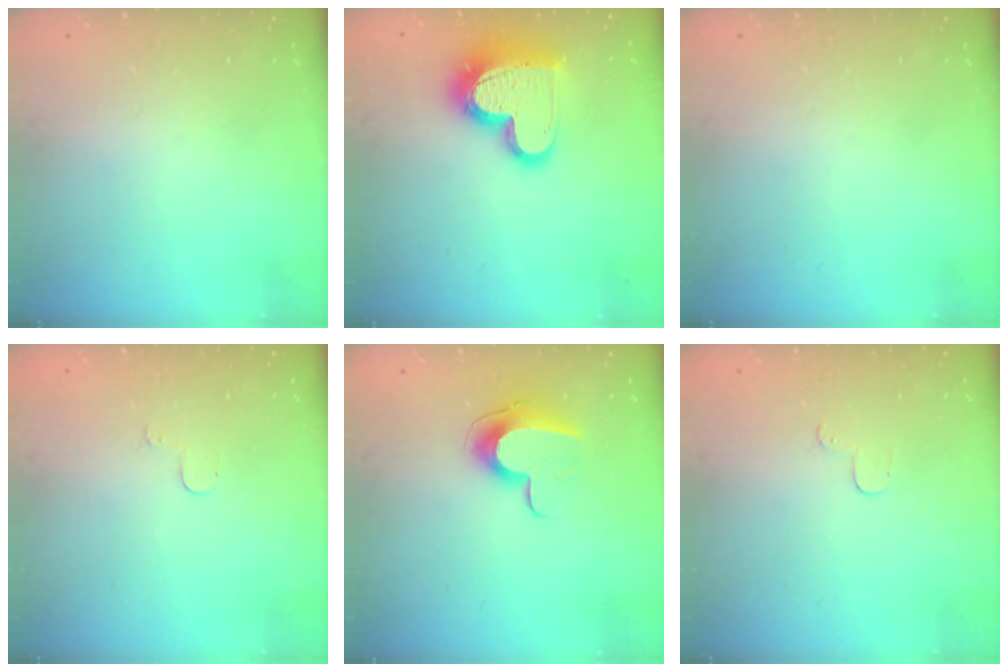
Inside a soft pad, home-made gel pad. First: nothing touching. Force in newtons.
{"total": 17.3, "press": 17.3, "slide": 1.4}
{"total": 0.0}
{"total": 3.2, "press": 3.2, "slide": 0.4}
{"total": 10.4, "press": 10.4, "slide": 0.5}
{"total": 2.9, "press": 2.9, "slide": 0.3}